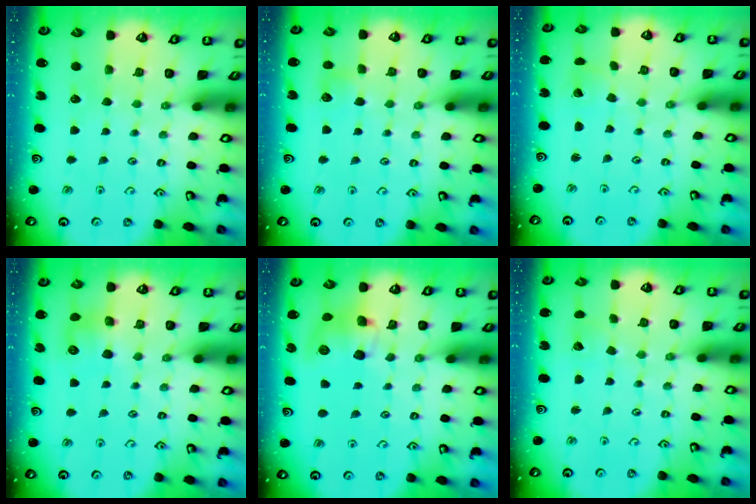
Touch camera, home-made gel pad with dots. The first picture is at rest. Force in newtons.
{"total": 4.3, "press": 4.3, "slide": 0.6}
{"total": 2.4, "press": 2.4, "slide": 0.1}
{"total": 7.1, "press": 7.1, "slide": 0.3}
{"total": 8.8, "press": 8.7, "slide": 1.1}
{"total": 3.6, "press": 3.6, "slide": 0.3}